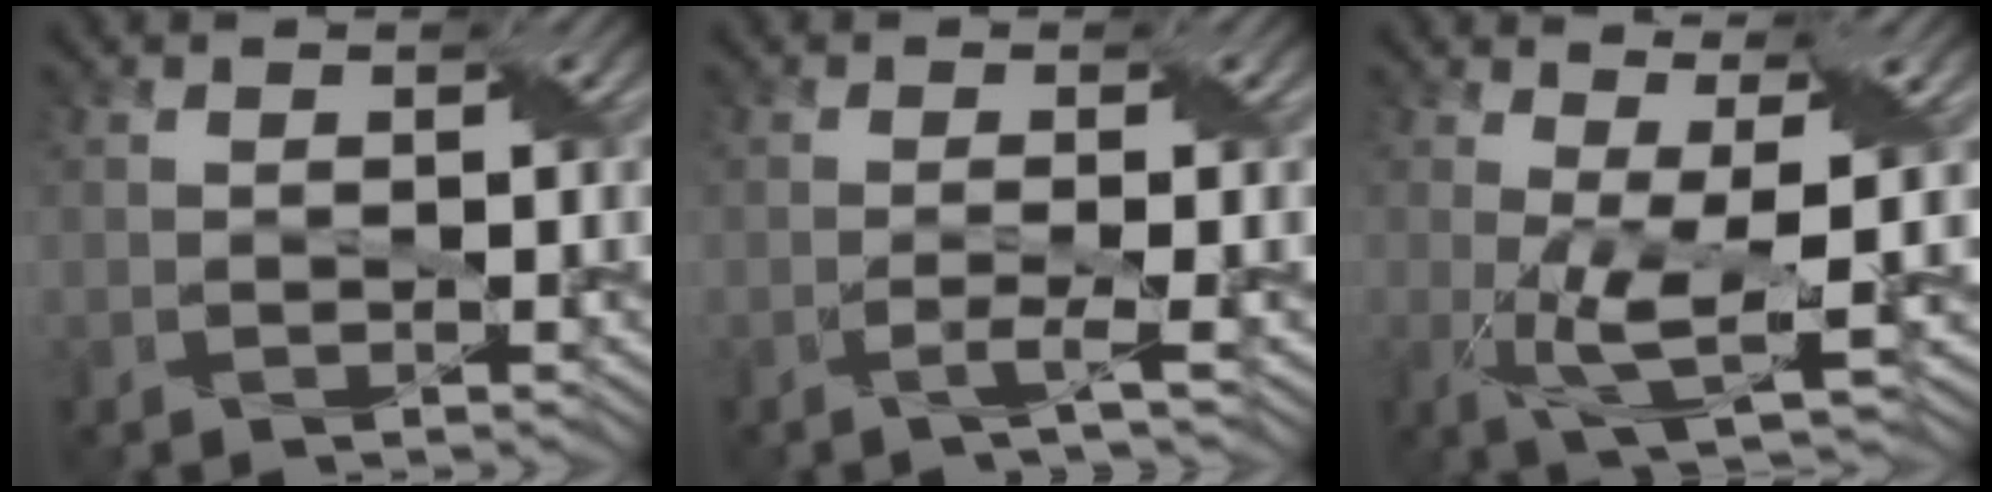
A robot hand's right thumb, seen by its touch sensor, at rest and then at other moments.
{"total": 1.9, "force": [-0.8, 0.2, 1.7], "torque": [-0.026, 0.001, -0.027]}
{"total": 5.8, "force": [0.1, 1.1, 5.7], "torque": [-0.120, 0.001, 0.004]}